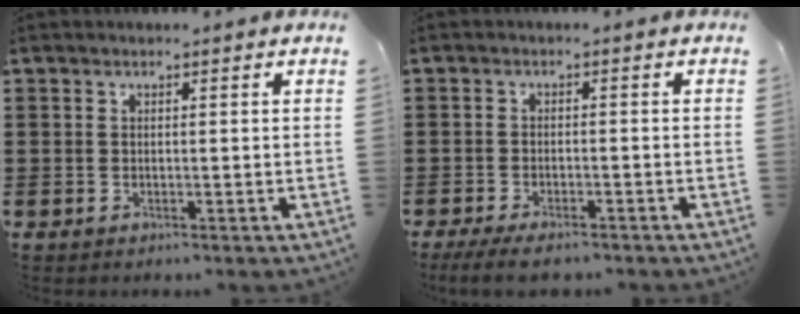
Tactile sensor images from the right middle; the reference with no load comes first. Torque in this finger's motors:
{"motor_torque": [0.07, -0.32, 0.05, -0.01]}